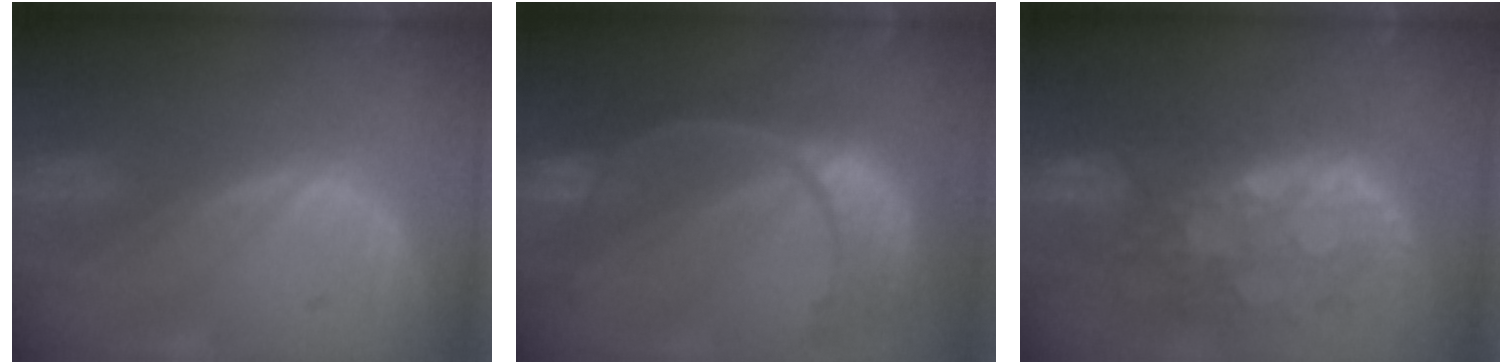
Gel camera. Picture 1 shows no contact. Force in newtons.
{"total": 11.1, "press": 9.3, "slide": 6.0}
{"total": 10.9, "press": 9.5, "slide": 5.2}